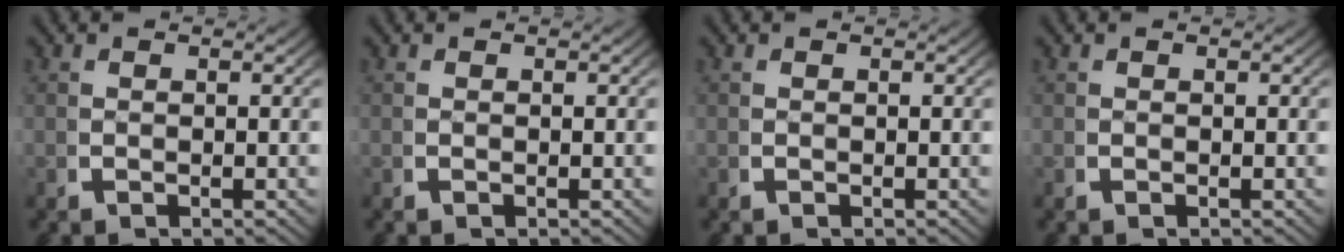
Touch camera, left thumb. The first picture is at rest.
{"total": 0.0}
{"total": 0.0}
{"total": 0.0}